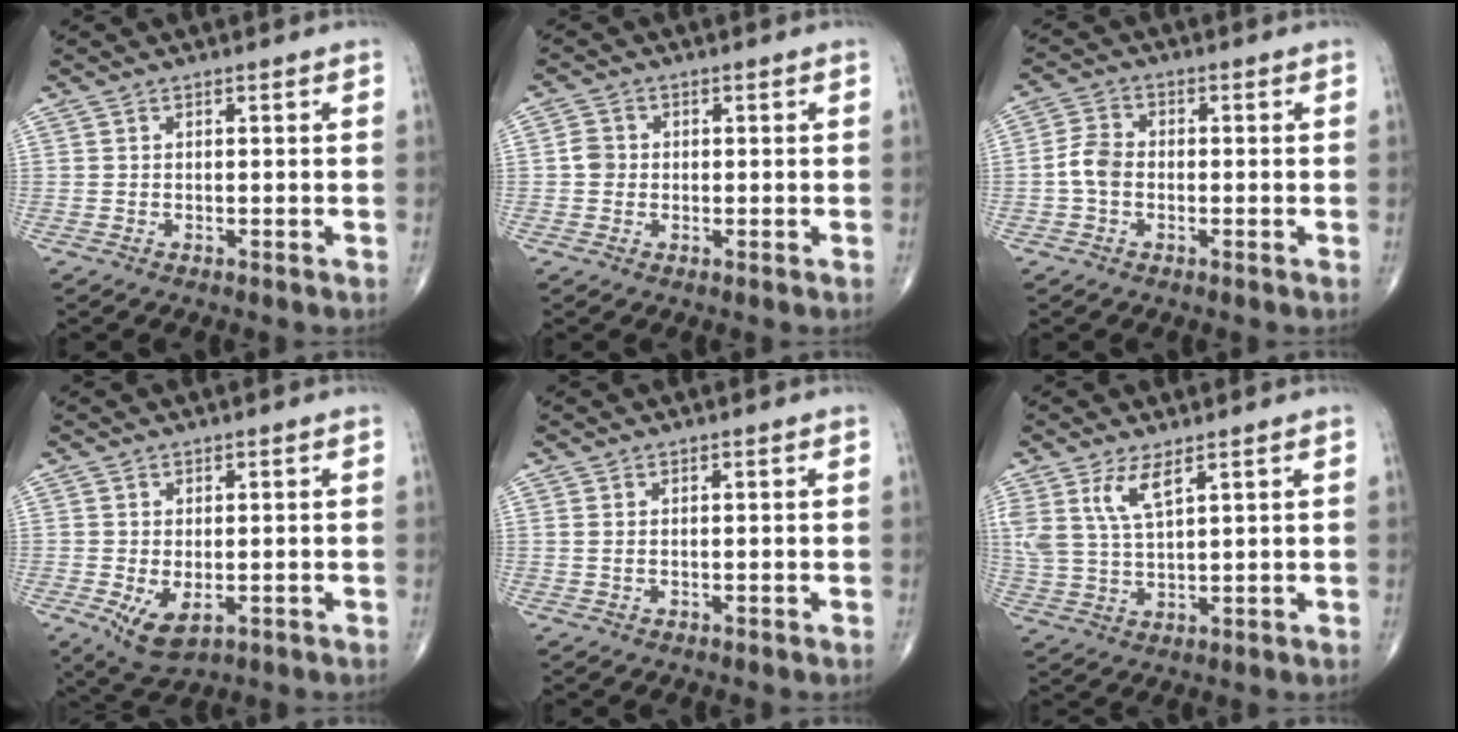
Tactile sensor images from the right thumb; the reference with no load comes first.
{"total": 2.6, "force": [-0.1, 2.4, 1.1], "torque": [-0.008, 0.005, -0.007]}
{"total": 4.5, "force": [-1.0, 3.2, 3.0], "torque": [-0.061, 0.014, -0.027]}
{"total": 5.7, "force": [-1.3, 3.1, 4.7], "torque": [-0.080, -0.012, -0.010]}
{"total": 0.7, "force": [0.3, 0.3, 0.6], "torque": [-0.015, 0.004, 0.008]}
{"total": 6.6, "force": [3.7, 2.1, 5.1], "torque": [-0.109, -0.016, 0.084]}